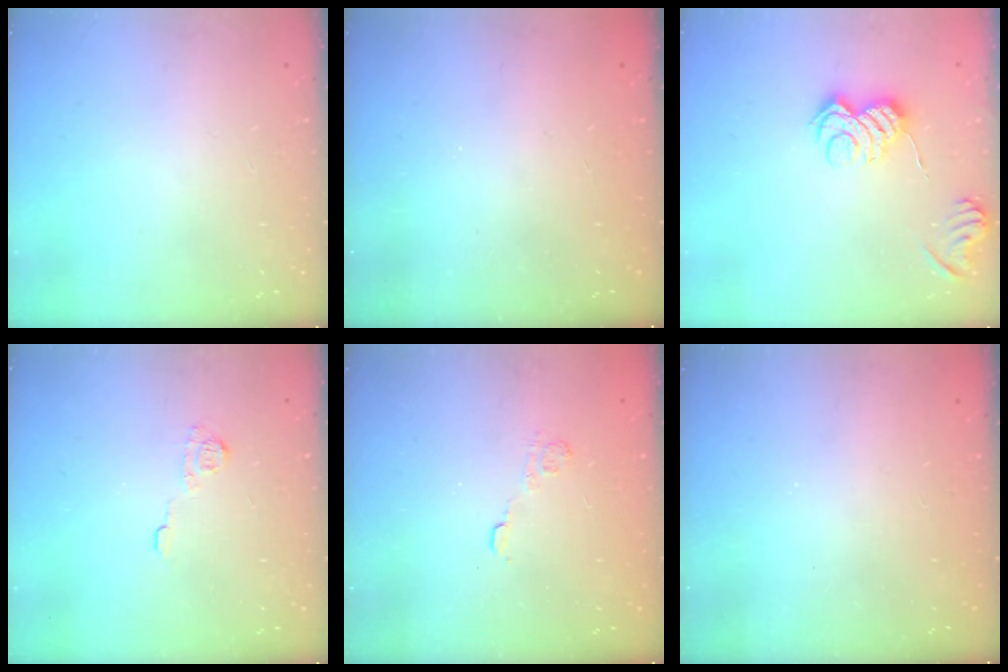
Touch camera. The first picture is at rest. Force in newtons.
{"total": 2.4, "press": 2.3, "slide": 0.8}
{"total": 10.0, "press": 10.0, "slide": 0.3}
{"total": 5.9, "press": 5.9, "slide": 0.7}
{"total": 3.0, "press": 2.6, "slide": 1.4}
{"total": 2.4, "press": 2.3, "slide": 0.8}